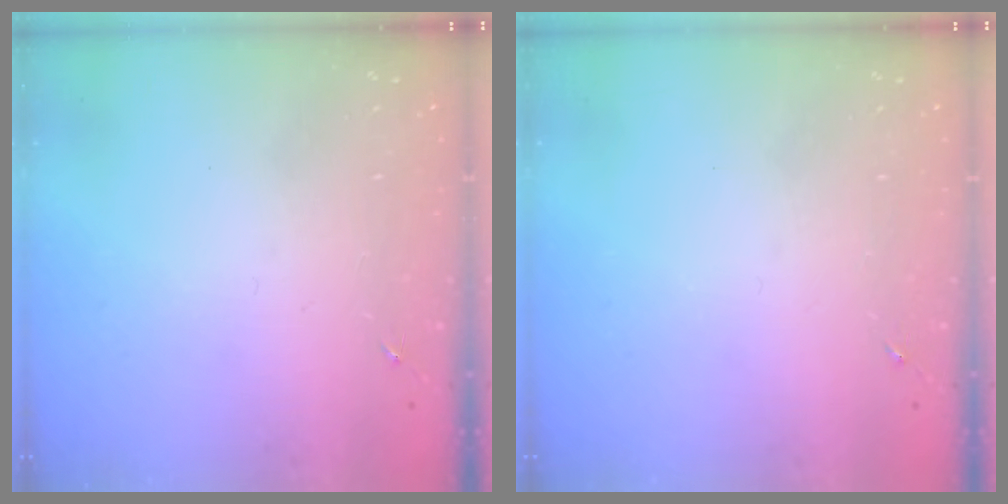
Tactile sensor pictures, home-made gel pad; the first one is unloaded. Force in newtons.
{"total": 0.0}